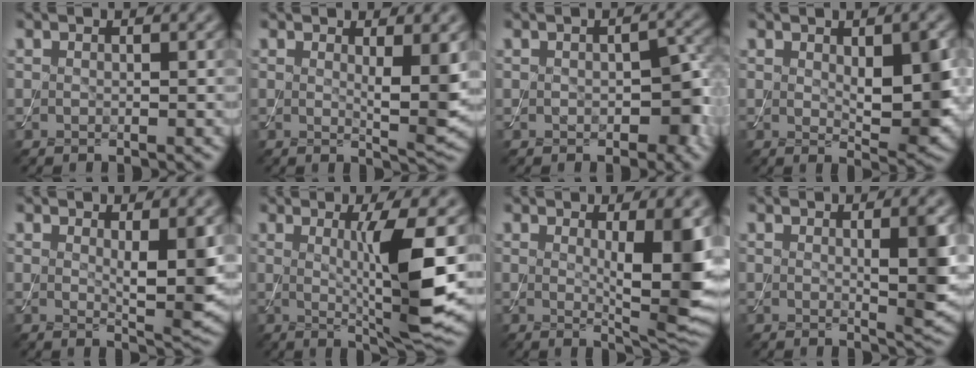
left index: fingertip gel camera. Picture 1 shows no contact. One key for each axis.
{"total": 3.4, "fx": 0.8, "fy": 0.6, "fz": 3.3, "tx": -0.047, "ty": -0.014, "tz": 0.016}
{"total": 3.4, "fx": -0.6, "fy": 2.1, "fz": 2.7, "tx": -0.032, "ty": -0.003, "tz": -0.006}
{"total": 5.3, "fx": 0.6, "fy": 2.0, "fz": 4.9, "tx": -0.074, "ty": -0.006, "tz": 0.014}
{"total": 3.8, "fx": 0.8, "fy": 0.7, "fz": 3.6, "tx": -0.053, "ty": -0.013, "tz": 0.017}
{"total": 7.8, "fx": 0.4, "fy": 1.0, "fz": 7.7, "tx": -0.122, "ty": -0.013, "tz": 0.015}
{"total": 6.7, "fx": 0.8, "fy": 1.3, "fz": 6.5, "tx": -0.089, "ty": -0.018, "tz": 0.020}
{"total": 3.6, "fx": 0.6, "fy": 0.6, "fz": 3.5, "tx": -0.045, "ty": -0.010, "tz": 0.009}